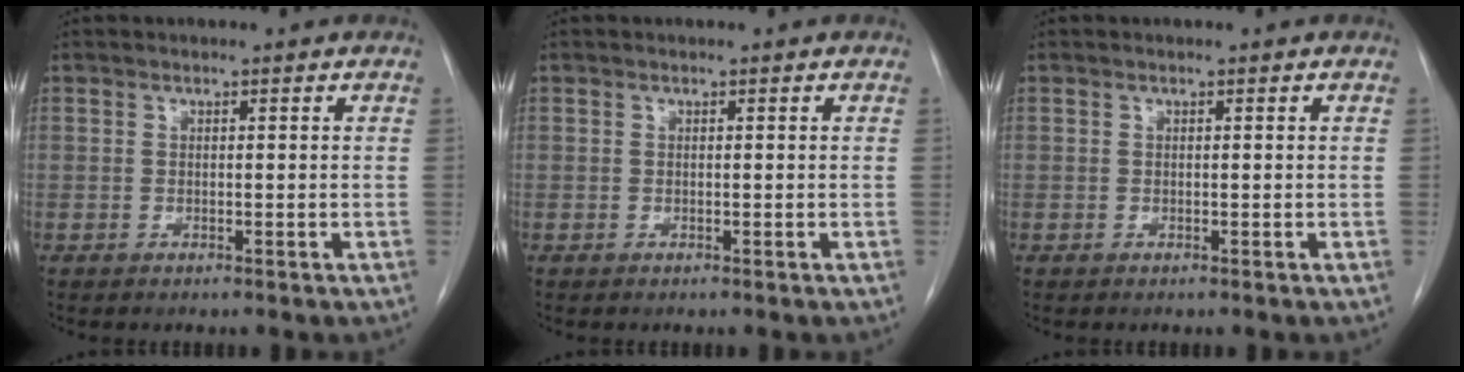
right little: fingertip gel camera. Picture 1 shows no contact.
{"total": 0.0}
{"total": 0.0}